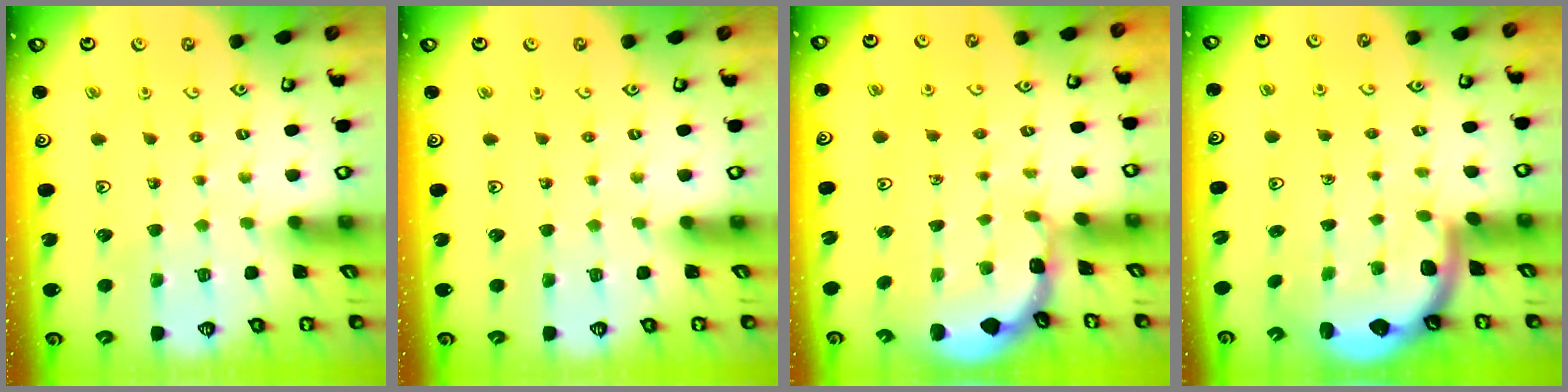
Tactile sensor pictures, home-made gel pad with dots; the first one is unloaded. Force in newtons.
{"total": 0.0}
{"total": 1.1, "press": 1.1, "slide": 0.3}
{"total": 2.2, "press": 2.2, "slide": 0.3}